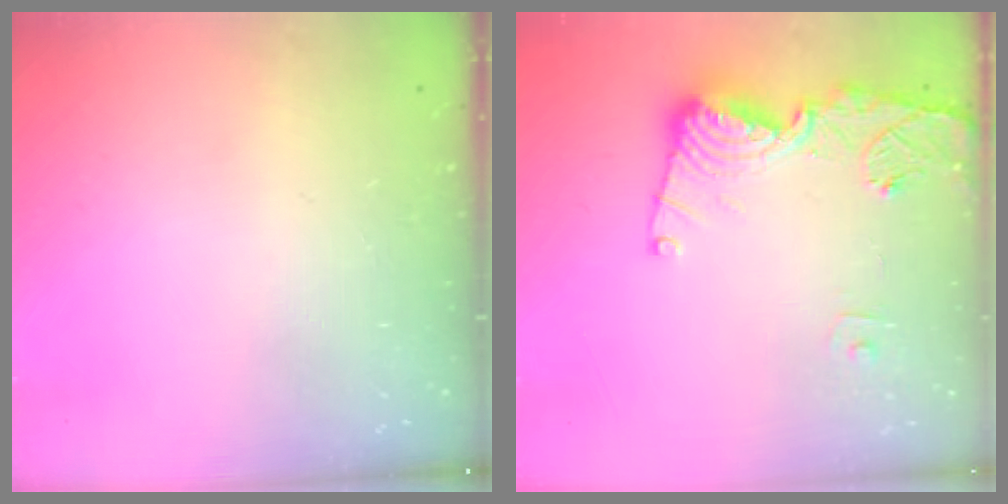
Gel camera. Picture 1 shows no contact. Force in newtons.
{"total": 13.6, "press": 13.5, "slide": 1.8}